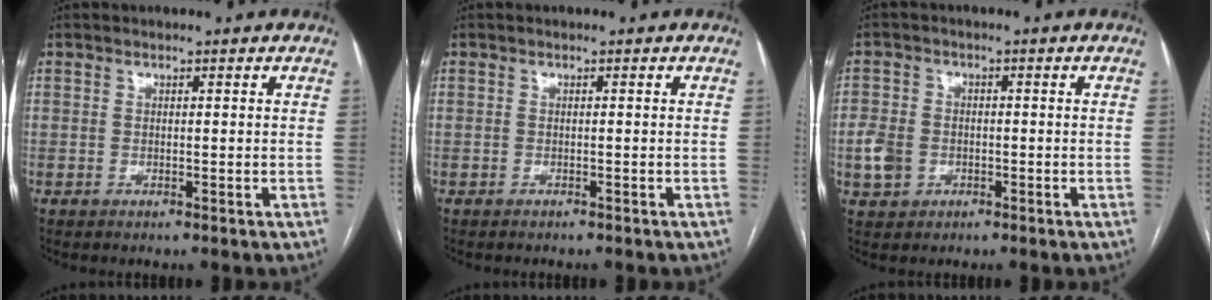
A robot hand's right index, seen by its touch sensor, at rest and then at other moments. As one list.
[{"total": 1.4, "force": [-1.2, 0.4, 0.3], "torque": [-0.011, -0.001, -0.016]}, {"total": 5.8, "force": [-1.9, 4.9, 2.5], "torque": [-0.064, 0.014, -0.021]}]